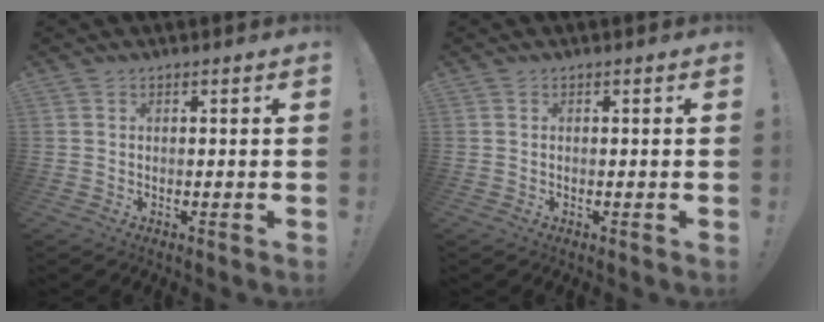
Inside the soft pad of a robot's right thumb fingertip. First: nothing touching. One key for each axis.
{"total": 0.0}